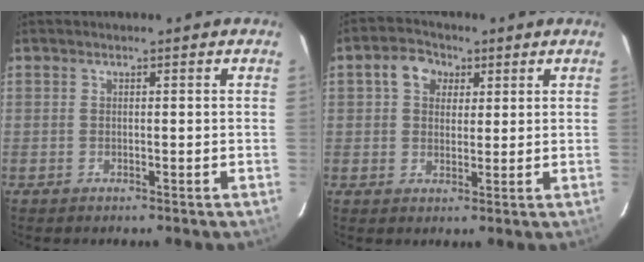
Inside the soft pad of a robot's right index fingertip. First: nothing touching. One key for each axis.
{"total": 5.6, "fx": 2.2, "fy": 4.4, "fz": 2.6, "tx": -0.043, "ty": 0.021, "tz": 0.037}